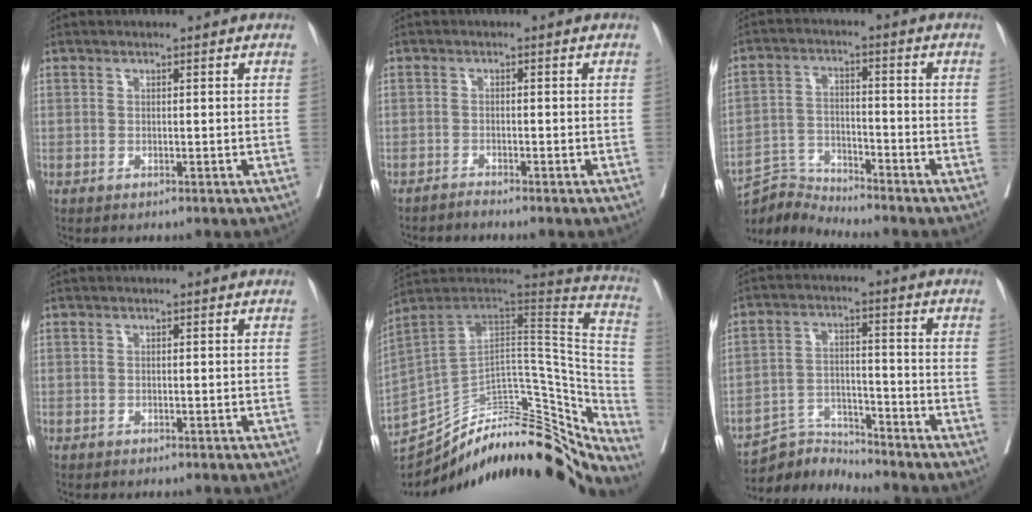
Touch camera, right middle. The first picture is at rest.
{"total": 1.0, "force": [-0.9, -0.4, -0.1], "torque": [0.003, -0.003, -0.016]}
{"total": 6.3, "force": [-6.0, -1.2, -1.2], "torque": [0.010, 0.003, -0.110]}
{"total": 0.0}
{"total": 34.5, "force": [-26.6, 11.3, 18.7], "torque": [-0.274, 0.009, -0.377]}
{"total": 6.2, "force": [-6.1, -0.3, -1.1], "torque": [0.014, 0.008, -0.108]}